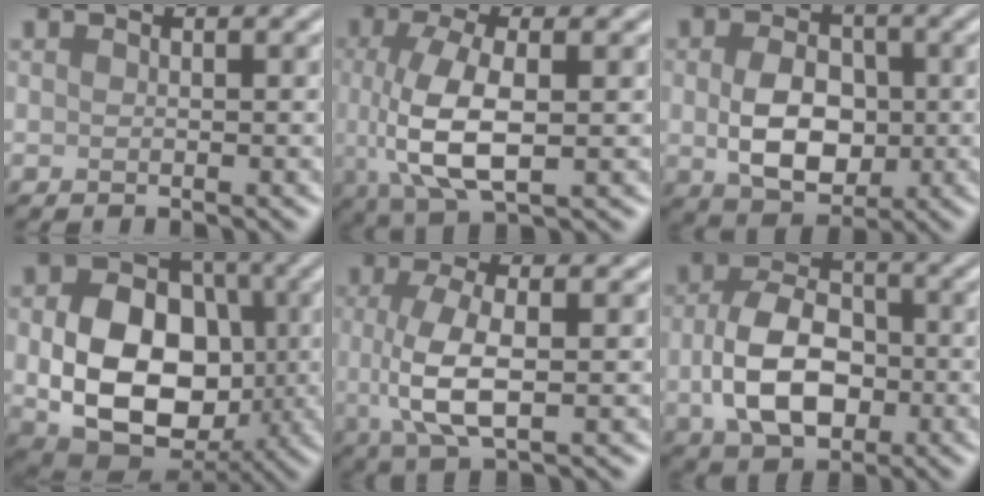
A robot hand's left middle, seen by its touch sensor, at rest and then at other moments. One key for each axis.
{"total": 6.6, "fx": -0.2, "fy": 2.6, "fz": 6.0, "tx": -0.132, "ty": -0.005, "tz": 0.000}
{"total": 6.1, "fx": -0.2, "fy": 4.3, "fz": 4.3, "tx": -0.087, "ty": -0.006, "tz": -0.002}
{"total": 11.3, "fx": -0.8, "fy": 8.4, "fz": 7.6, "tx": -0.131, "ty": -0.010, "tz": -0.012}
{"total": 5.2, "fx": 0.0, "fy": 1.9, "fz": 4.9, "tx": -0.108, "ty": -0.002, "tz": -0.001}
{"total": 7.4, "fx": -1.2, "fy": 4.8, "fz": 5.4, "tx": -0.110, "ty": 0.001, "tz": -0.025}